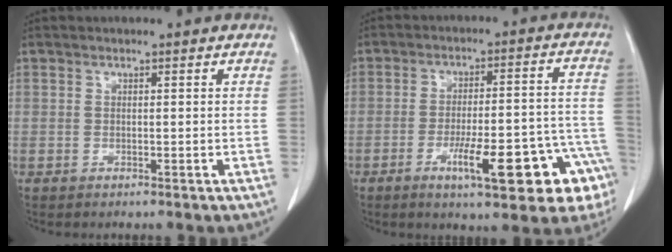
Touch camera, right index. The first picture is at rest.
{"total": 16.1, "force": [-7.9, 3.2, 13.7], "torque": [-0.116, 0.032, -0.096]}